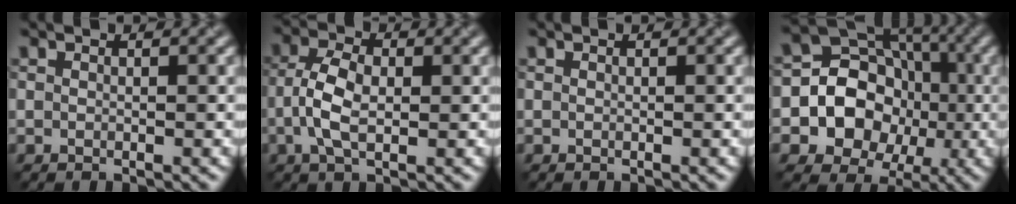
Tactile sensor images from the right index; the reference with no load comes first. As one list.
[{"total": 4.2, "force": [-0.6, 2.3, 3.5], "torque": [-0.080, 0.000, -0.014]}, {"total": 0.0}, {"total": 11.7, "force": [-1.5, 10.6, 4.8], "torque": [-0.090, 0.021, -0.044]}]